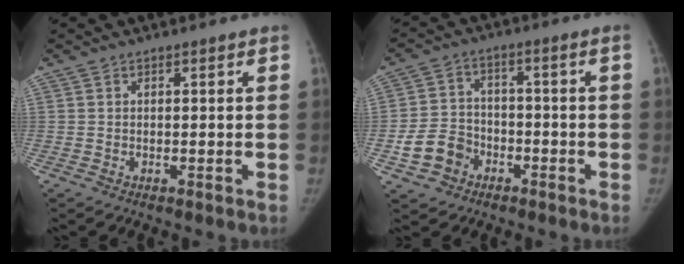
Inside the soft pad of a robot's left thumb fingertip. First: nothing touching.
{"total": 7.8, "force": [-3.5, 6.4, 2.8], "torque": [-0.035, 0.030, -0.059]}